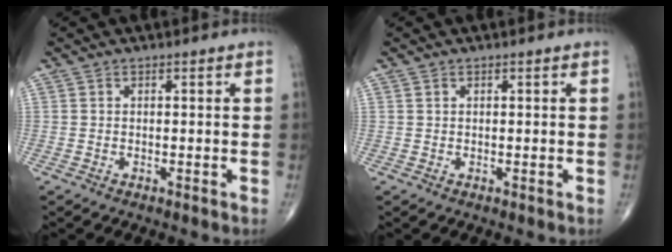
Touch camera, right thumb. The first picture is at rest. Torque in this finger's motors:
{"motor_torque": [-0.40, 0.20, -0.20, 0.09, -0.06]}